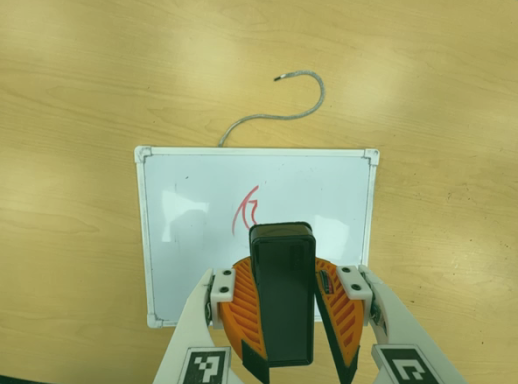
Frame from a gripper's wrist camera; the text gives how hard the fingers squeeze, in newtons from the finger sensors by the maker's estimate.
{"total": 11.8, "left": 11.6, "right": 12.0}